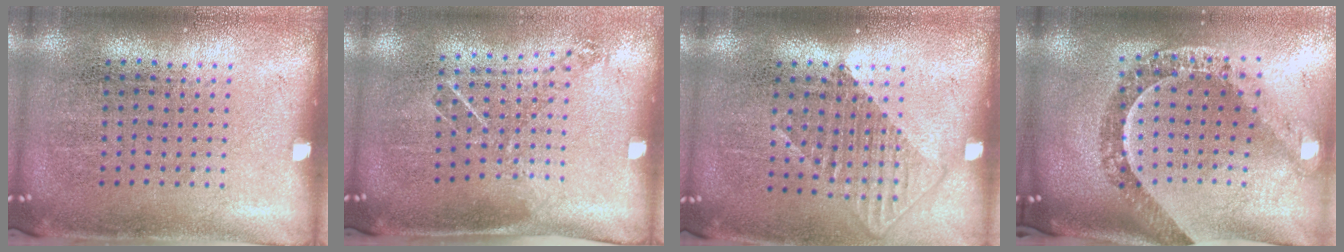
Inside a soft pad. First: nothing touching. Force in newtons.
{"total": 0.9, "press": 0.8, "slide": 0.5}
{"total": 1.3, "press": 1.0, "slide": 0.7}
{"total": 1.7, "press": 1.5, "slide": 0.9}